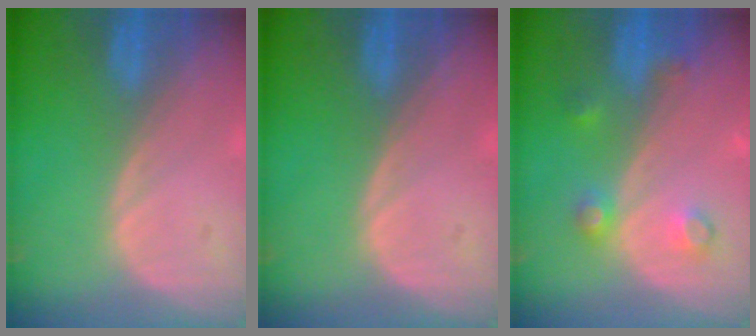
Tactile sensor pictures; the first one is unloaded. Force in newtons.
{"total": 0.0}
{"total": 4.1, "press": 3.6, "slide": 2.0}